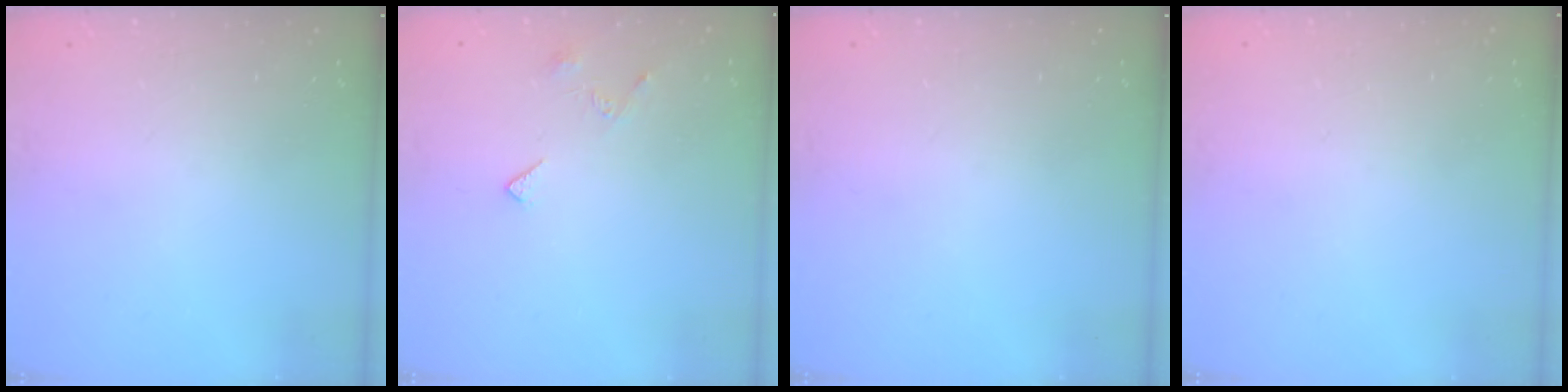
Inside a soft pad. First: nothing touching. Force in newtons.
{"total": 3.6, "press": 3.5, "slide": 0.7}
{"total": 0.0}
{"total": 2.0, "press": 2.0, "slide": 0.1}